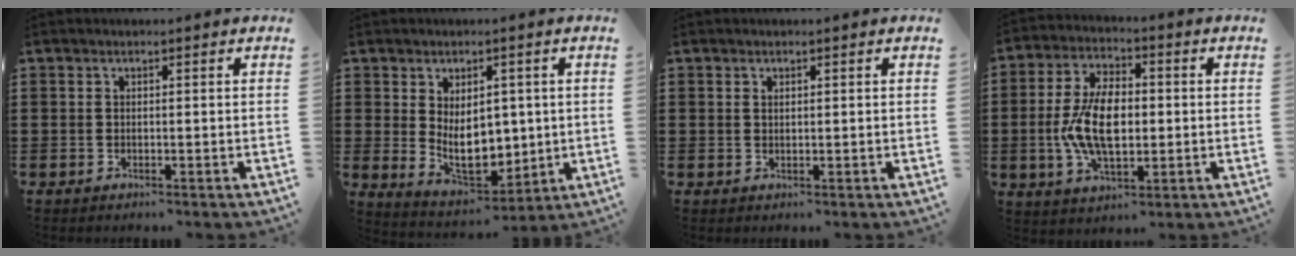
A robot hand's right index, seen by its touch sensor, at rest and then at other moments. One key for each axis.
{"total": 9.2, "fx": 0.3, "fy": 6.1, "fz": 6.8, "tx": -0.112, "ty": 0.003, "tz": 0.006}
{"total": 0.6, "fx": 0.3, "fy": 0.3, "fz": 0.4, "tx": -0.008, "ty": 0.001, "tz": 0.006}
{"total": 10.1, "fx": -0.9, "fy": 5.4, "fz": 8.5, "tx": -0.192, "ty": 0.001, "tz": -0.021}